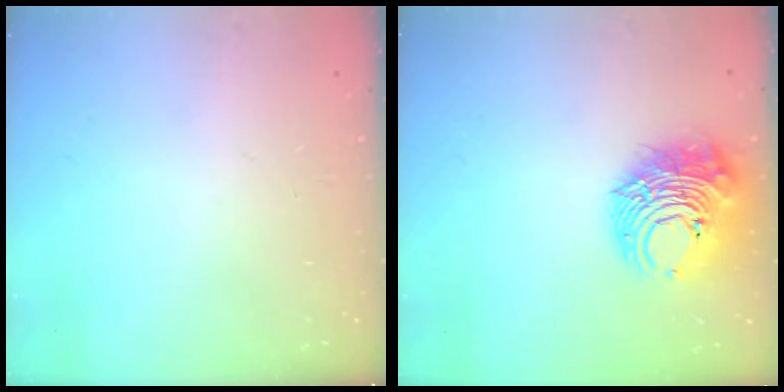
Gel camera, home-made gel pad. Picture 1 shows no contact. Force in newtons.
{"total": 12.9, "press": 12.8, "slide": 1.6}